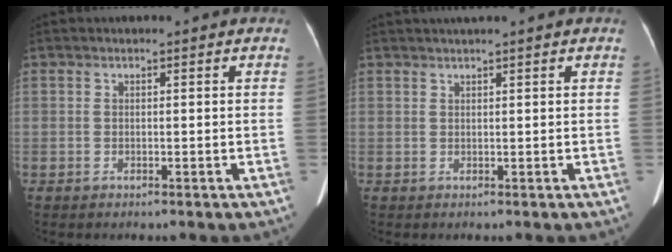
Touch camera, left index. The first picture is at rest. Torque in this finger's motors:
{"motor_torque": [-0.09, -0.06, 0.01, 0.05]}